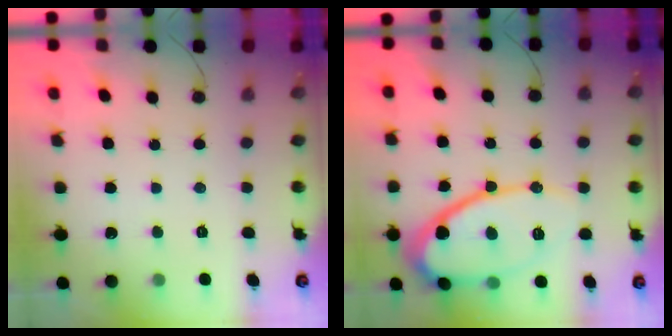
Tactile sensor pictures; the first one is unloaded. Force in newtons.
{"total": 15.8, "press": 15.8, "slide": 1.4}